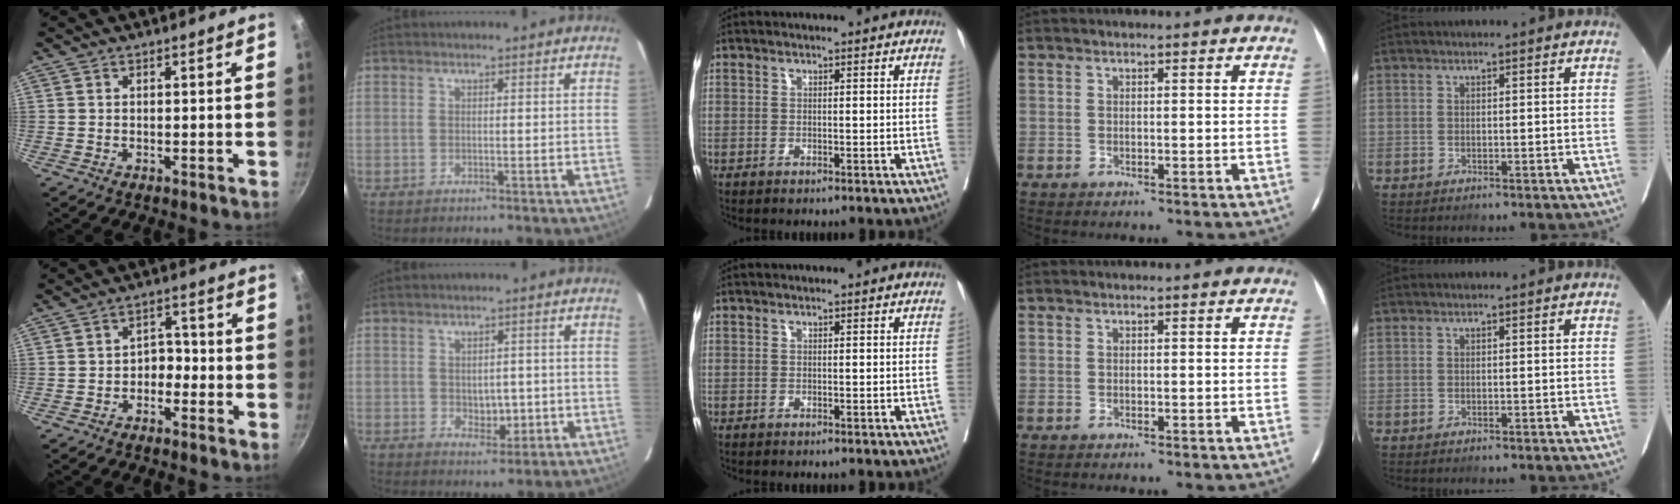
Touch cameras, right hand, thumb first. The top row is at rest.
{"thumb": {"total": 3.9, "force": [-1.6, 2.8, 2.1], "torque": [-0.008, 0.025, -0.038]}, "index": {"total": 3.7, "force": [-0.5, 2.5, 2.6], "torque": [-0.030, 0.000, 0.001]}}